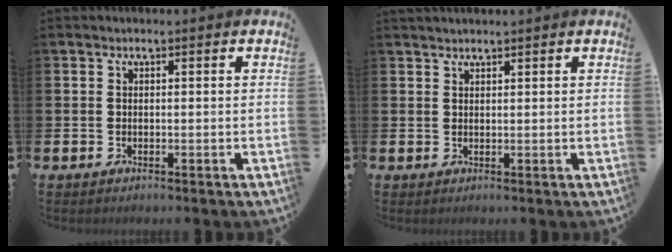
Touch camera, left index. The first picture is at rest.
{"total": 1.2, "force": [1.2, 0.2, 0.1], "torque": [0.003, 0.000, 0.021]}